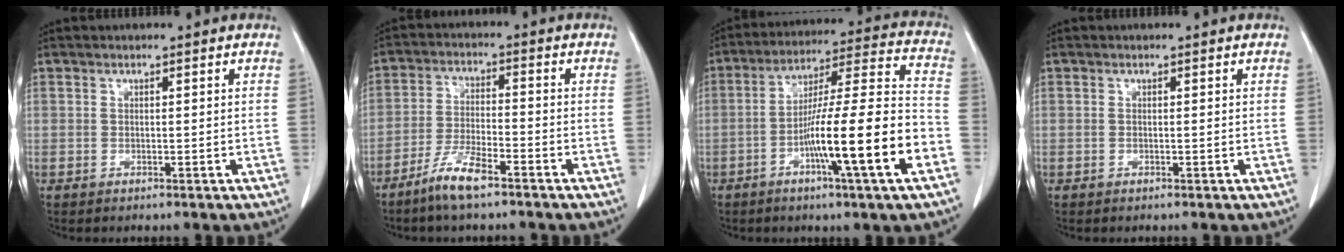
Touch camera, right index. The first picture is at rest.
{"total": 6.9, "force": [-5.0, 0.9, 4.6], "torque": [-0.100, -0.009, -0.098]}
{"total": 17.4, "force": [-6.3, -0.2, 16.2], "torque": [-0.268, 0.002, -0.103]}
{"total": 0.0}